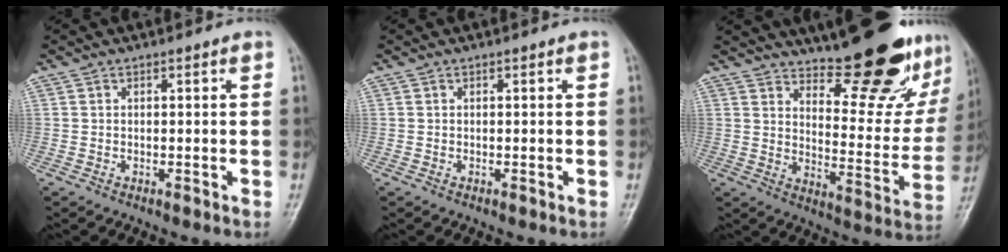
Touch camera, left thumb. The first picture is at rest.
{"total": 0.0}
{"total": 24.3, "force": [18.2, 7.2, 14.5], "torque": [-0.167, -0.118, 0.244]}